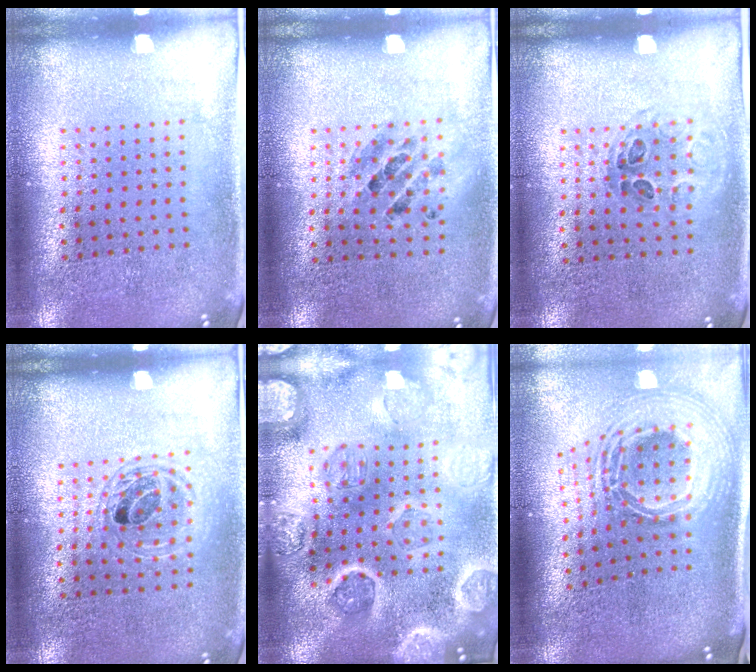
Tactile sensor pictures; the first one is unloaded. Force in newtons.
{"total": 1.1, "press": 1.0, "slide": 0.2}
{"total": 1.0, "press": 0.7, "slide": 0.7}
{"total": 1.2, "press": 1.1, "slide": 0.5}
{"total": 5.1, "press": 4.4, "slide": 2.5}
{"total": 2.9, "press": 2.0, "slide": 2.1}